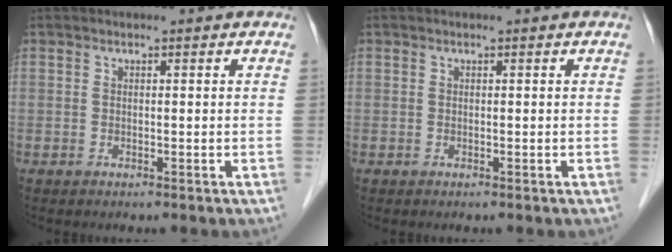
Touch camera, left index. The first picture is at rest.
{"total": 0.0}